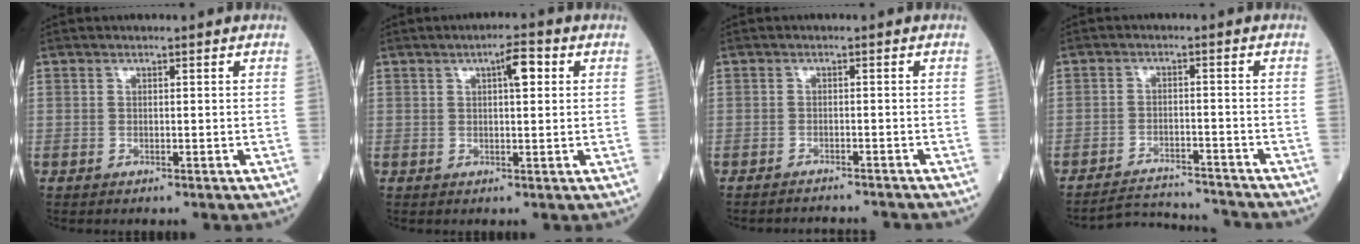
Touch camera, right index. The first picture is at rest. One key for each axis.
{"total": 3.6, "fx": 1.2, "fy": 0.8, "fz": 3.3, "tx": -0.053, "ty": 0.008, "tz": 0.017}
{"total": 4.6, "fx": -4.6, "fy": 0.0, "fz": 0.2, "tx": 0.000, "ty": -0.003, "tz": -0.058}
{"total": 7.7, "fx": -7.6, "fy": -0.3, "fz": -0.1, "tx": -0.004, "ty": 0.006, "tz": -0.122}